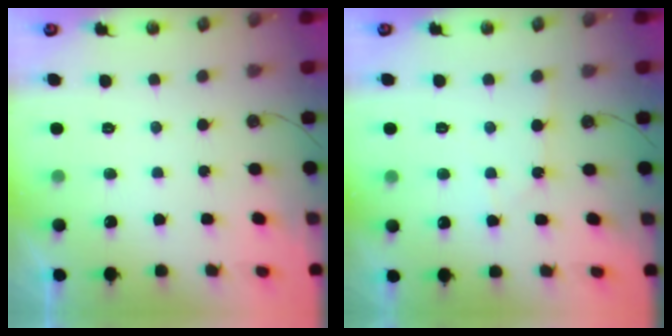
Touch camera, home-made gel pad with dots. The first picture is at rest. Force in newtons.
{"total": 4.3, "press": 4.2, "slide": 0.5}